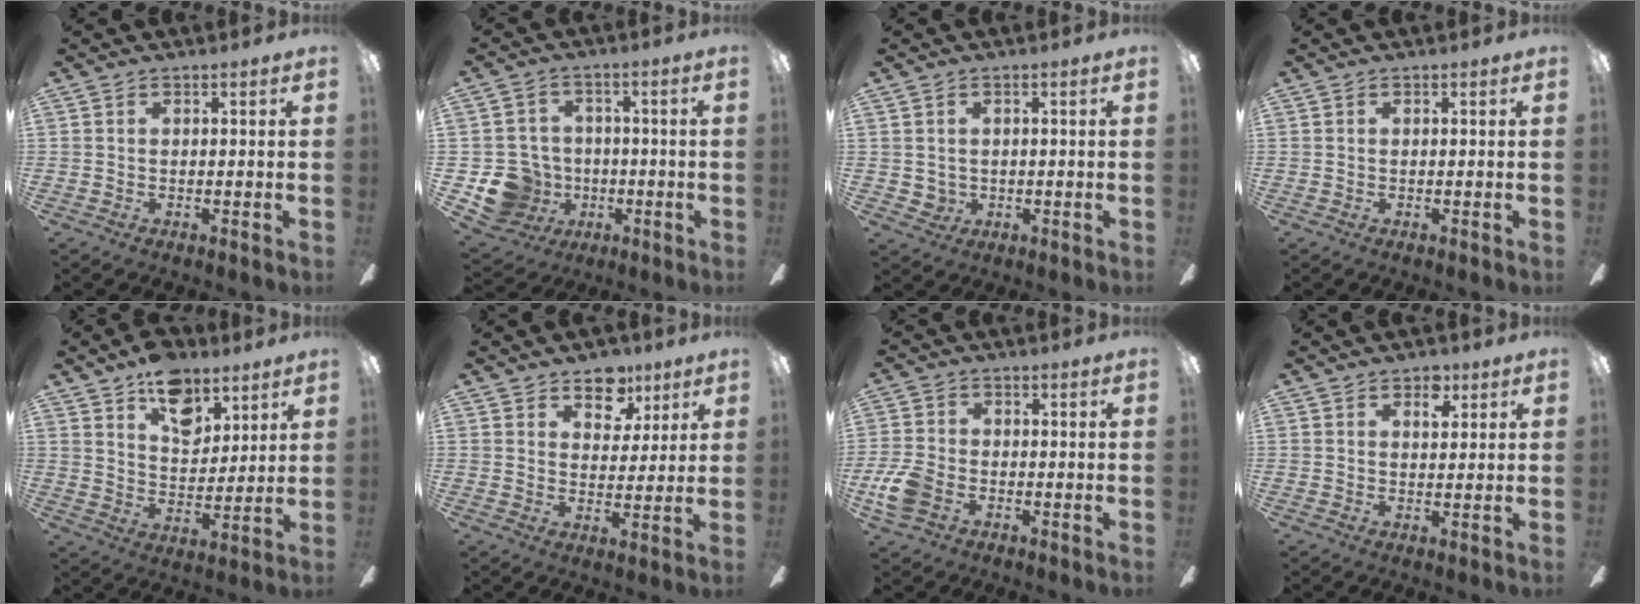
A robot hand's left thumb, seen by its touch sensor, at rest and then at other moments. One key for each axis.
{"total": 10.8, "fx": -3.4, "fy": 9.9, "fz": 2.8, "tx": -0.085, "ty": 0.028, "tz": -0.051}
{"total": 2.3, "fx": 0.6, "fy": 2.2, "fz": 0.3, "tx": -0.012, "ty": 0.003, "tz": 0.011}
{"total": 0.0}
{"total": 12.3, "fx": 8.0, "fy": 7.3, "fz": 5.9, "tx": -0.074, "ty": -0.037, "tz": 0.143}
{"total": 8.9, "fx": 5.8, "fy": 5.9, "fz": 3.3, "tx": -0.030, "ty": -0.028, "tz": 0.100}
{"total": 7.9, "fx": -2.9, "fy": 5.5, "fz": 5.0, "tx": -0.115, "ty": 0.011, "tz": -0.053}
{"total": 4.2, "fx": 2.5, "fy": 2.5, "fz": 2.4, "tx": -0.014, "ty": -0.007, "tz": 0.035}